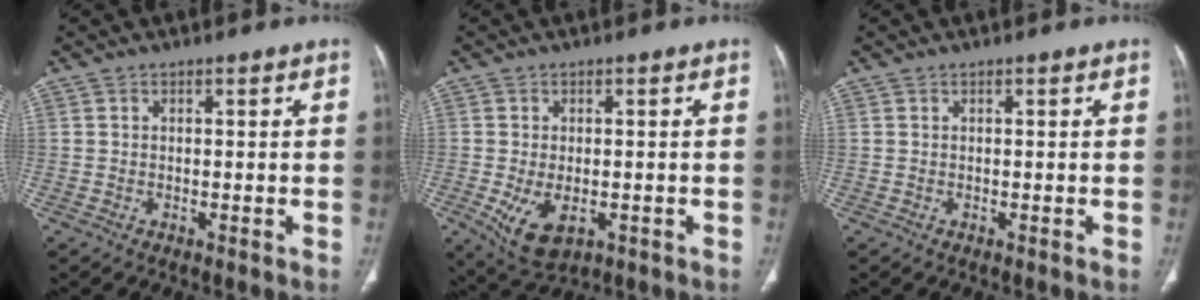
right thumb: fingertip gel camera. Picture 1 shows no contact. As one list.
[{"total": 7.6, "force": [-2.3, 4.3, 5.8], "torque": [-0.104, -0.007, -0.025]}, {"total": 0.0}]